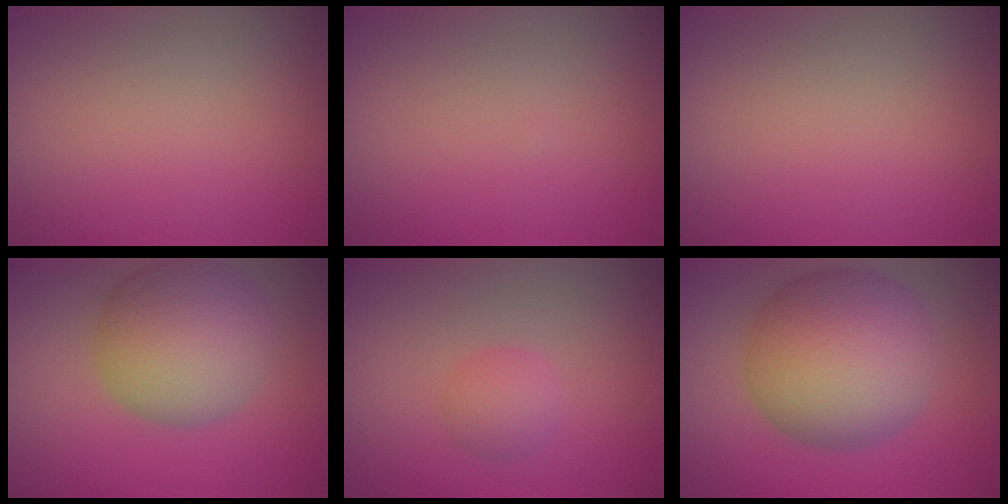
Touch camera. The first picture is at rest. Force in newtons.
{"total": 0.0}
{"total": 0.0}
{"total": 8.5, "press": 8.4, "slide": 0.3}
{"total": 1.9, "press": 1.9, "slide": 0.1}
{"total": 11.5, "press": 11.5, "slide": 0.3}